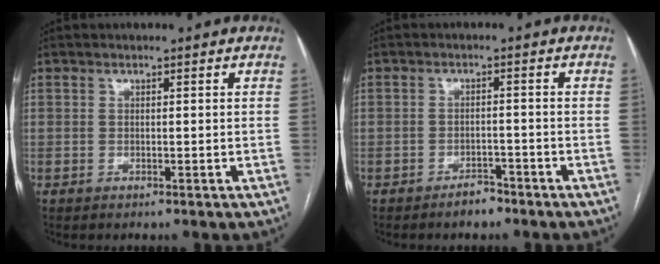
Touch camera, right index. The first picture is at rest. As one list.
[{"total": 2.7, "force": [-2.2, 1.2, 1.0], "torque": [-0.016, 0.004, -0.032]}]